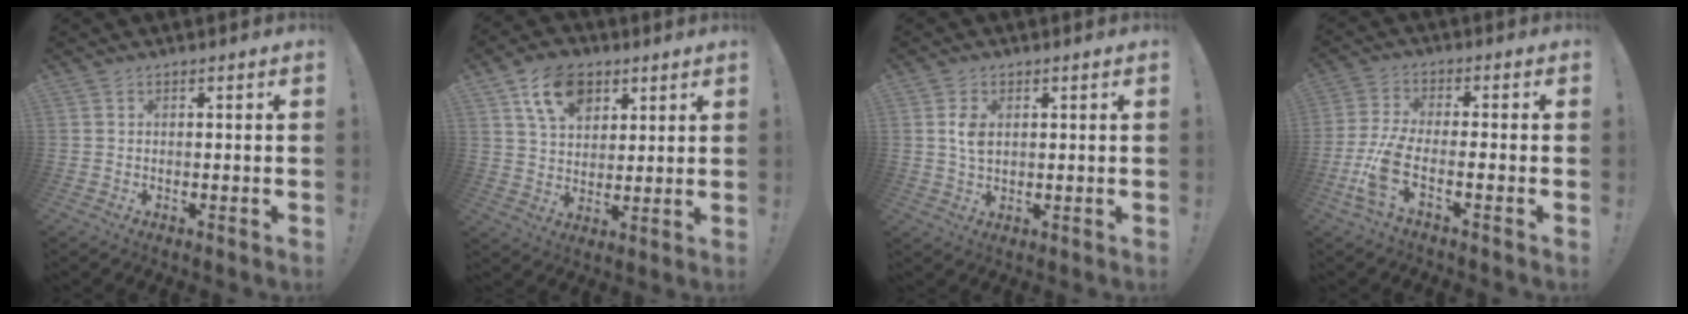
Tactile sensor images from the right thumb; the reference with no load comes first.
{"total": 12.7, "force": [6.6, 8.7, 6.5], "torque": [-0.109, -0.016, 0.126]}
{"total": 4.6, "force": [1.0, 2.8, 3.5], "torque": [-0.060, -0.003, 0.013]}
{"total": 9.9, "force": [-3.7, 2.9, 8.7], "torque": [-0.195, -0.012, -0.071]}